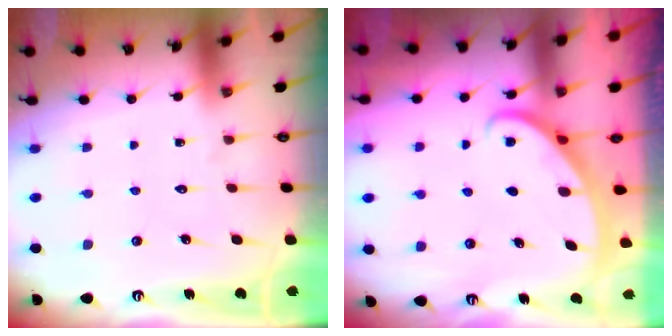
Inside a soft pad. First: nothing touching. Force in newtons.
{"total": 3.0, "press": 3.0, "slide": 0.1}